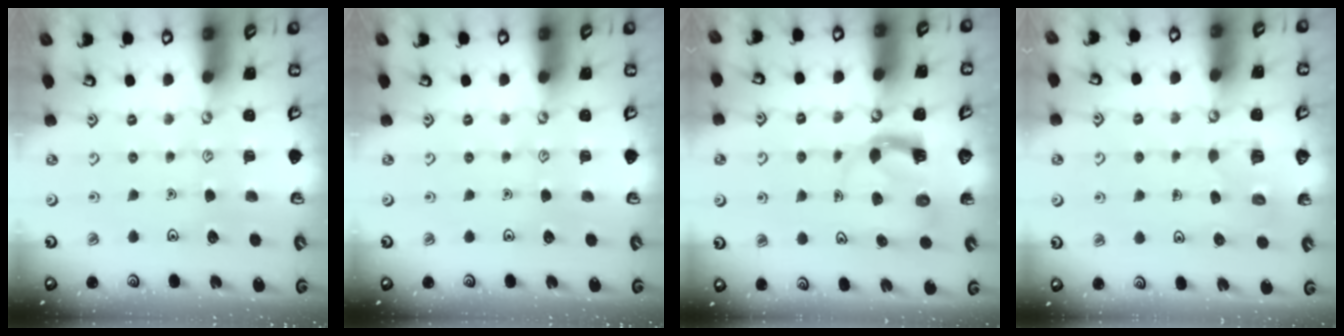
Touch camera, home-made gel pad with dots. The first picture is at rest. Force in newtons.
{"total": 0.0}
{"total": 4.7, "press": 4.7, "slide": 0.2}
{"total": 5.8, "press": 5.8, "slide": 0.3}